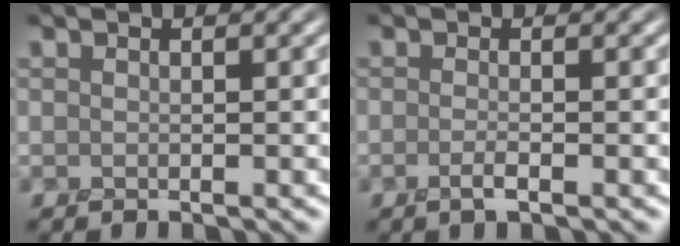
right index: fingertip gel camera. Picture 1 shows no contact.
{"total": 1.2, "force": [-0.8, 0.1, 0.8], "torque": [-0.014, -0.005, -0.020]}